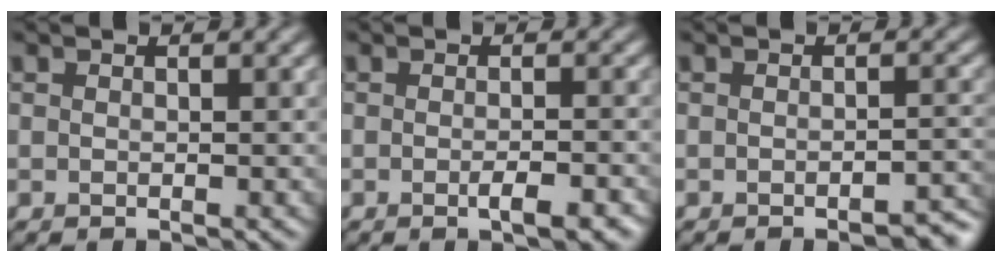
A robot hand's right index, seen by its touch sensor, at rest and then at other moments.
{"total": 2.5, "force": [-1.1, 0.6, 2.2], "torque": [-0.031, -0.001, -0.016]}
{"total": 2.7, "force": [-2.0, 0.6, 1.7], "torque": [-0.012, 0.006, -0.028]}